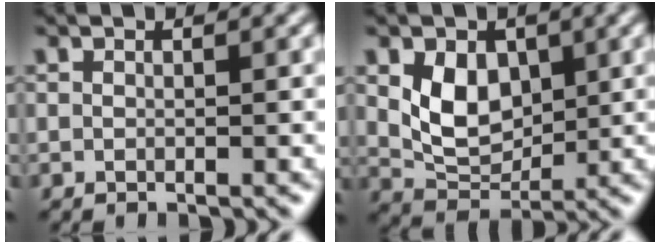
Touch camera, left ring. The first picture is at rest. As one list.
[{"total": 4.9, "force": [1.1, 3.5, 3.2], "torque": [-0.062, -0.009, 0.021]}]